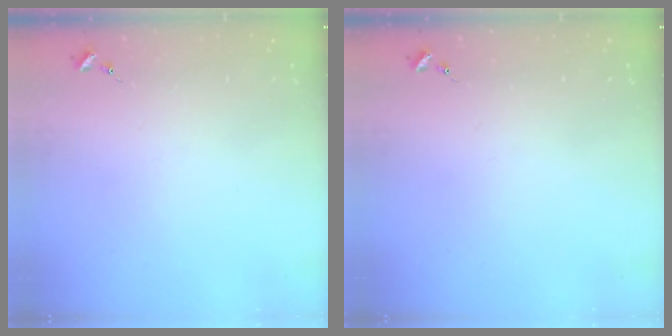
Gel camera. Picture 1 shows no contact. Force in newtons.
{"total": 0.0}